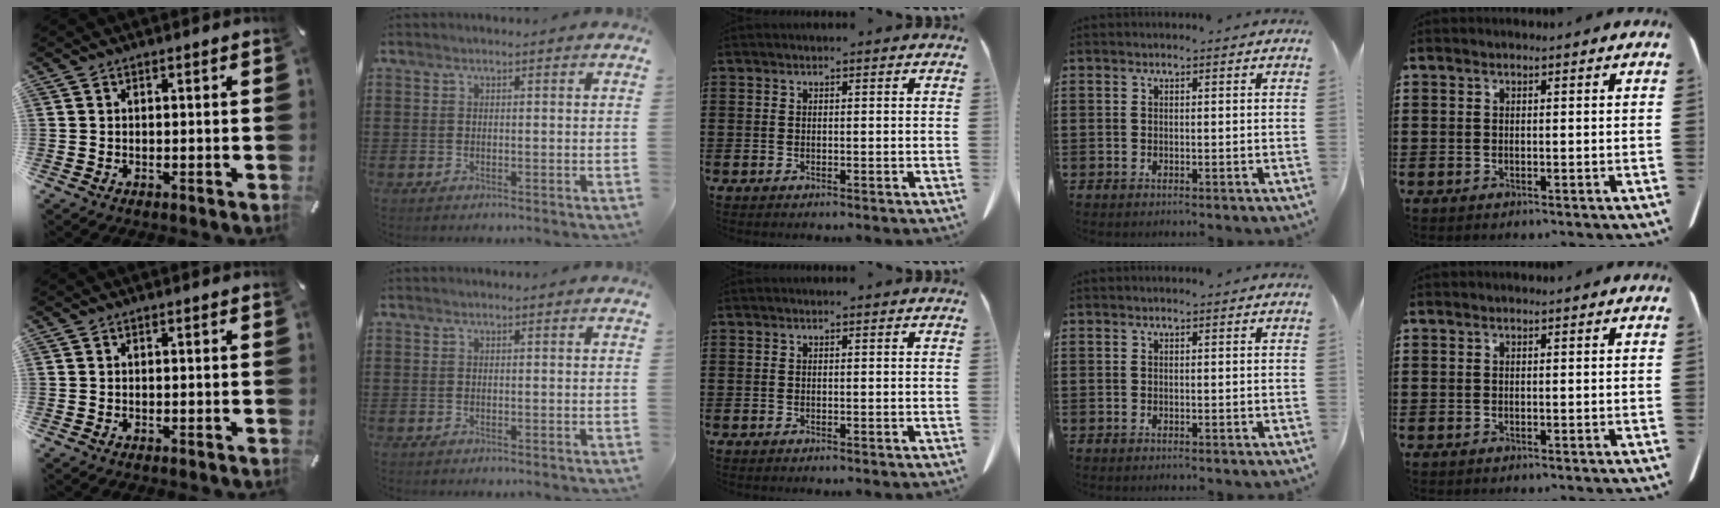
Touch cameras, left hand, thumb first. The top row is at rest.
{}